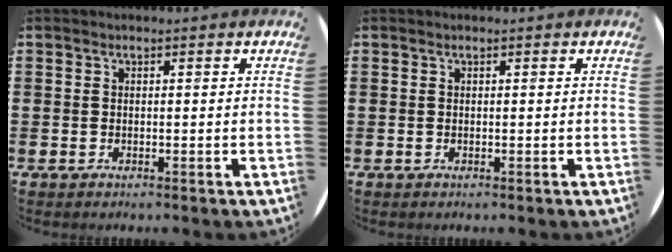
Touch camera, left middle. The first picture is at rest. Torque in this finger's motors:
{"motor_torque": [0.15, -0.10, -0.03, 0.00]}